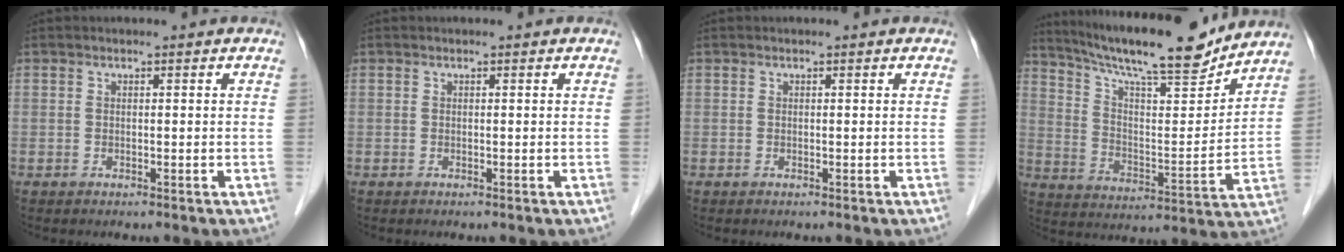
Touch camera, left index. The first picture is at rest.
{"total": 0.0}
{"total": 0.0}
{"total": 18.8, "force": [16.7, 1.9, 8.6], "torque": [-0.151, -0.005, 0.264]}